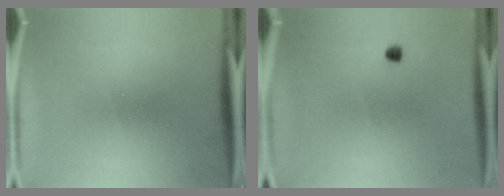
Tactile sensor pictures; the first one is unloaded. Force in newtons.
{"total": 1.0}